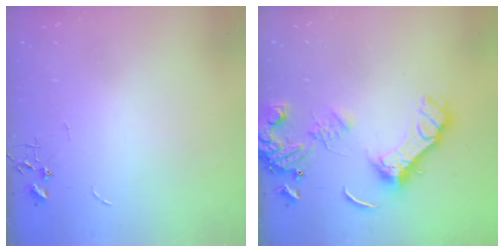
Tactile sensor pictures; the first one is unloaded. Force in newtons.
{"total": 15.8, "press": 15.7, "slide": 2.0}